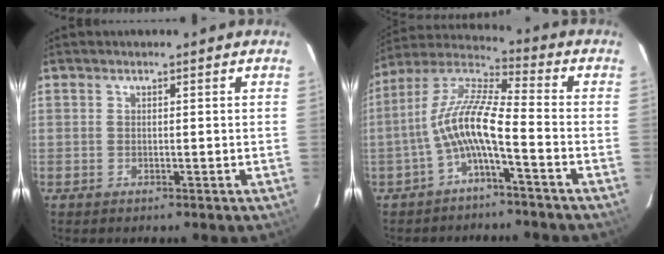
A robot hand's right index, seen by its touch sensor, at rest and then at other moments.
{"total": 10.3, "force": [-3.7, 1.4, 9.5], "torque": [-0.206, 0.016, -0.073]}